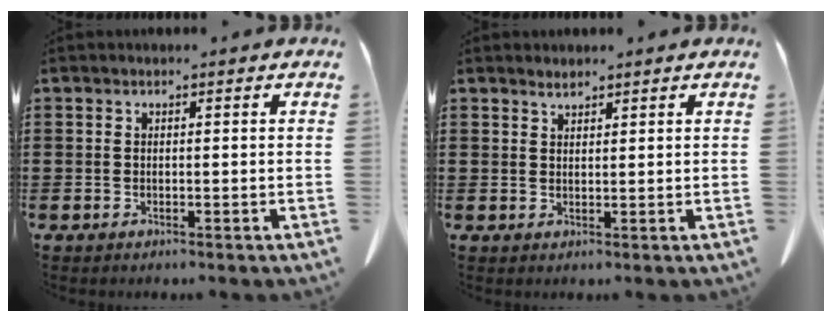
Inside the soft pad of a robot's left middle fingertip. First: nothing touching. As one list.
[{"total": 1.4, "force": [1.3, 0.3, 0.5], "torque": [-0.011, -0.001, 0.025]}]